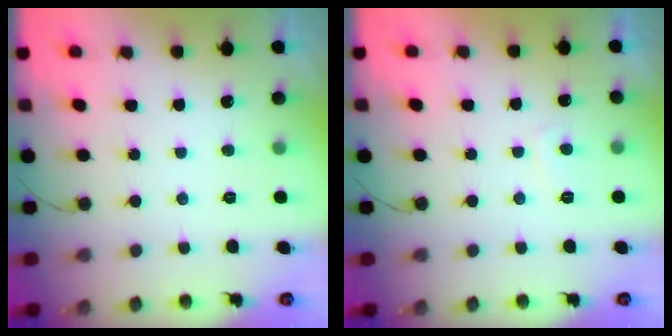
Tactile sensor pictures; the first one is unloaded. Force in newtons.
{"total": 1.6, "press": 1.4, "slide": 0.7}